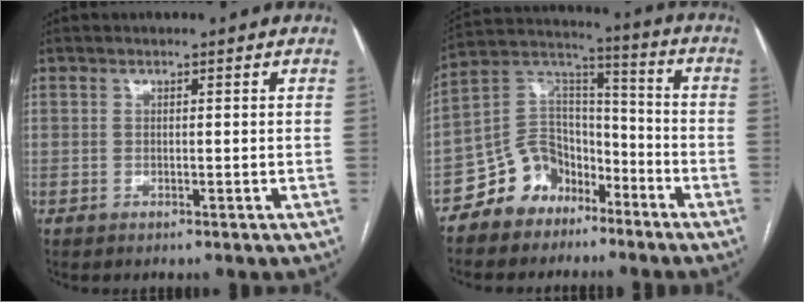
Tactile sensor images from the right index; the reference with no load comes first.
{"total": 10.8, "force": [-7.3, 7.5, 2.9], "torque": [-0.059, 0.055, -0.135]}